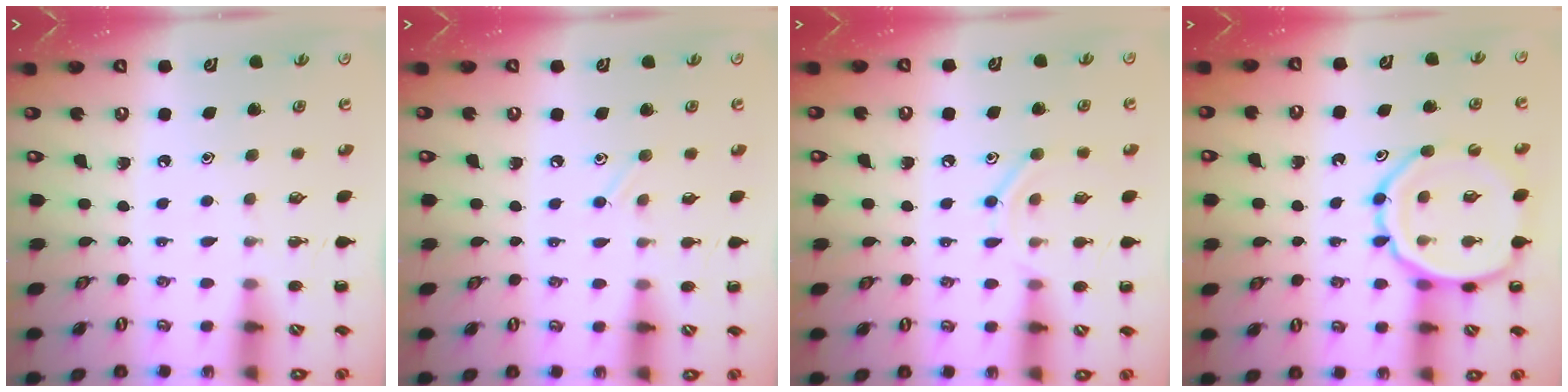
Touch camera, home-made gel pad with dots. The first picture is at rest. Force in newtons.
{"total": 4.0, "press": 3.8, "slide": 1.2}
{"total": 8.5, "press": 8.3, "slide": 1.6}
{"total": 13.3, "press": 13.1, "slide": 2.3}